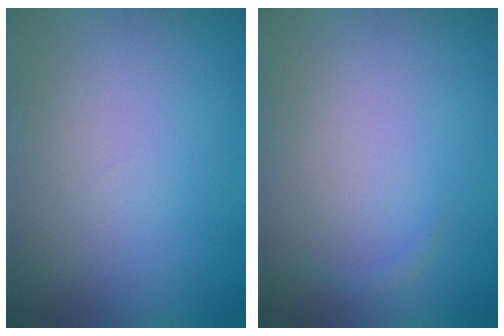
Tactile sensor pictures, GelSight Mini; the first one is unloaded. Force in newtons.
{"total": 0.6, "press": 0.6, "slide": 0.0}